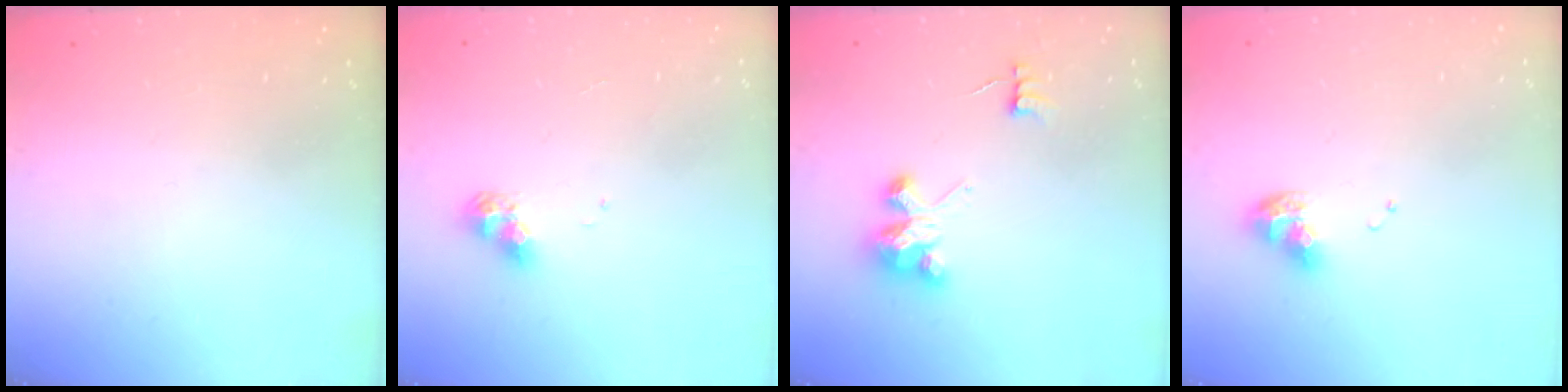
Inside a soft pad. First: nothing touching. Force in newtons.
{"total": 7.8, "press": 7.8, "slide": 0.8}
{"total": 3.6, "press": 3.6, "slide": 0.0}
{"total": 10.1, "press": 10.1, "slide": 1.0}